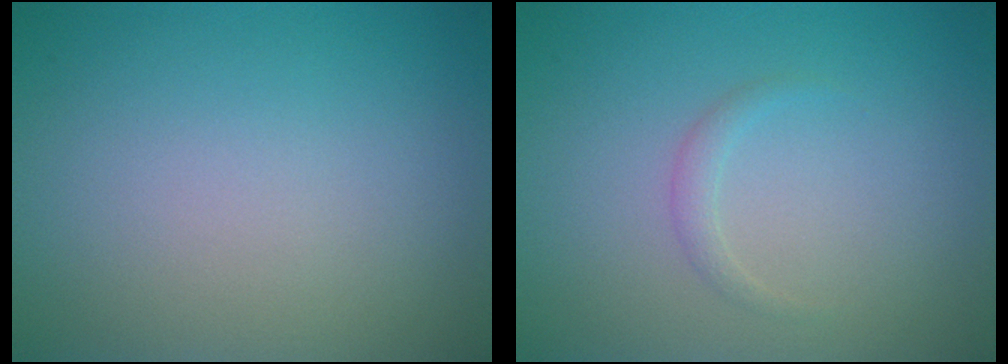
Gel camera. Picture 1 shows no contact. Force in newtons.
{"total": 0.8, "press": 0.8, "slide": 0.0}